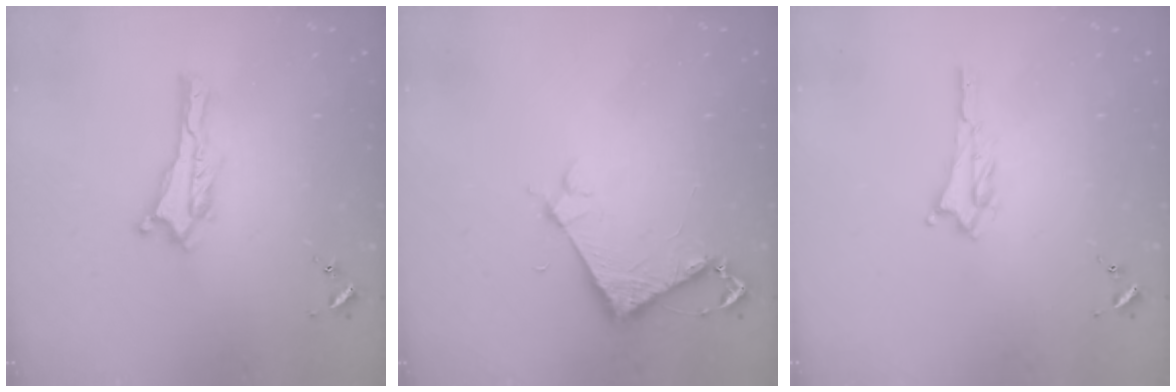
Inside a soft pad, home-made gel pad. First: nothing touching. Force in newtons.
{"total": 3.9, "press": 3.8, "slide": 0.3}
{"total": 1.5, "press": 1.5, "slide": 0.3}